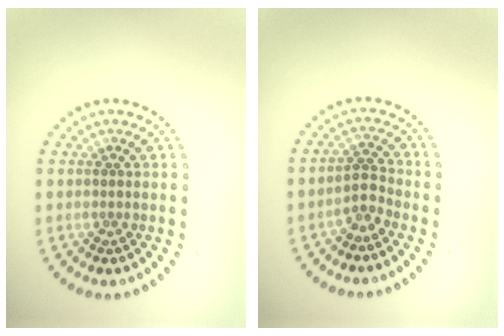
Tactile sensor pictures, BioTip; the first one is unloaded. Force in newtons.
{"total": 1.8, "press": 1.4, "slide": 1.1}